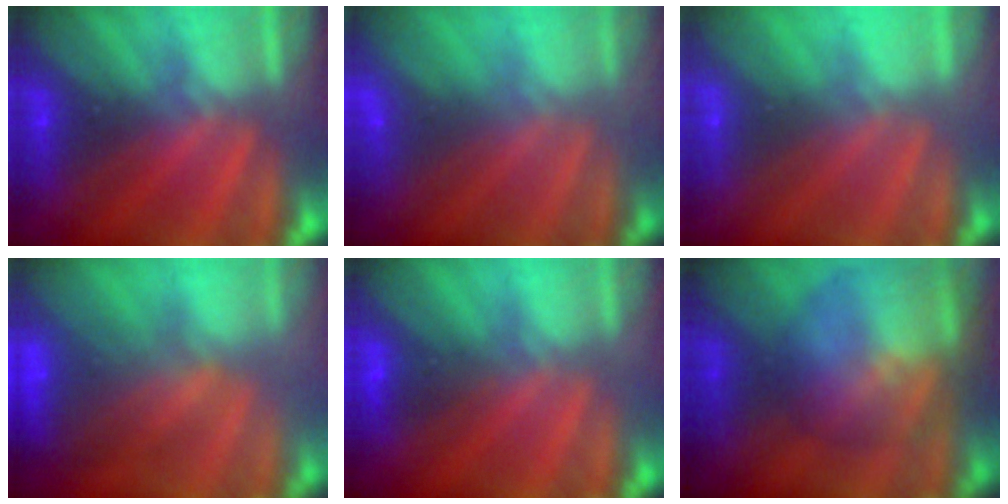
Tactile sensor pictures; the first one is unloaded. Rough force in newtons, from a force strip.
{"total": 3.0}
{"total": 2.9}
{"total": 6.3}
{"total": 3.1}
{"total": 6.8}